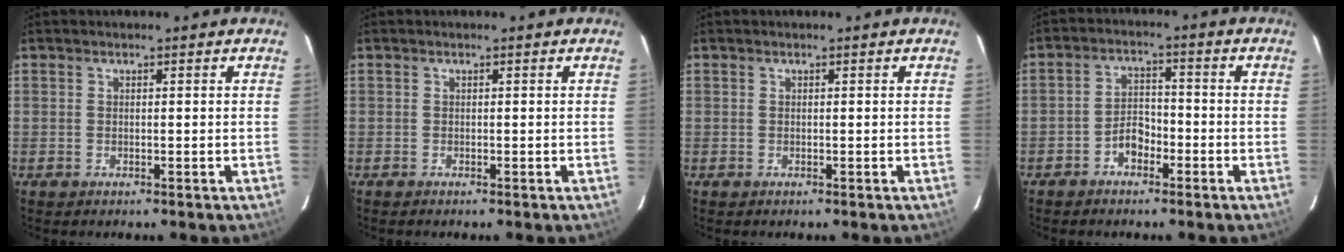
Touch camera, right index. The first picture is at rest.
{"total": 0.0}
{"total": 0.0}
{"total": 4.2, "force": [-2.7, 2.6, 1.9], "torque": [-0.043, 0.014, -0.042]}